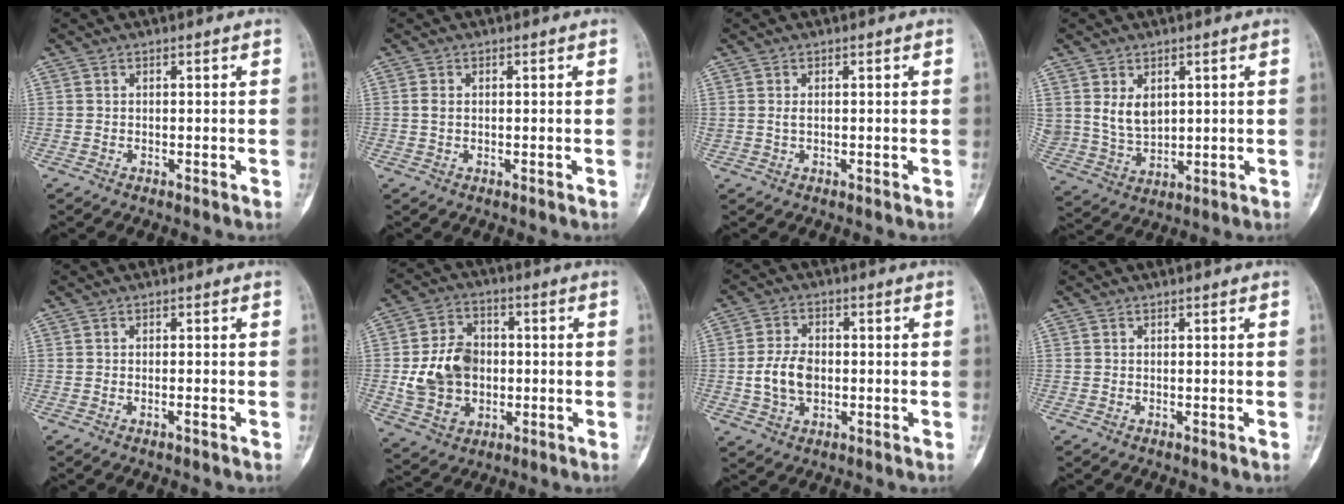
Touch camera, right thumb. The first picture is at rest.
{"total": 1.2, "force": [0.1, 0.8, 0.9], "torque": [-0.014, 0.001, 0.000]}
{"total": 1.0, "force": [0.2, 0.6, 0.8], "torque": [-0.012, 0.001, 0.006]}
{"total": 7.0, "force": [2.3, 4.9, 4.4], "torque": [-0.061, -0.014, 0.060]}
{"total": 0.9, "force": [-0.4, 0.1, 0.7], "torque": [-0.017, 0.004, -0.006]}
{"total": 13.3, "force": [-0.7, 10.4, 8.2], "torque": [-0.119, 0.014, -0.007]}
{"total": 7.4, "force": [-0.7, 5.1, 5.4], "torque": [-0.097, 0.007, -0.014]}
{"total": 0.0}